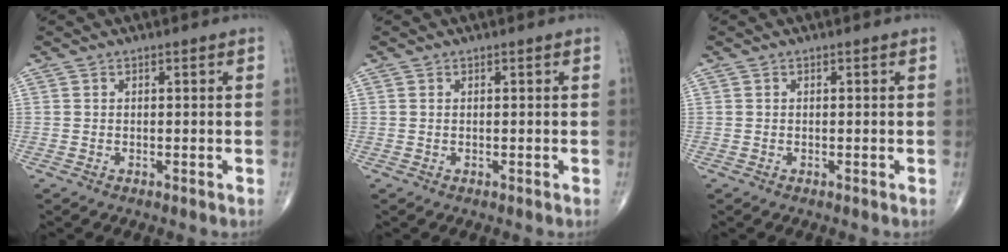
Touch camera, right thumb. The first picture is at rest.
{"total": 0.0}
{"total": 0.0}